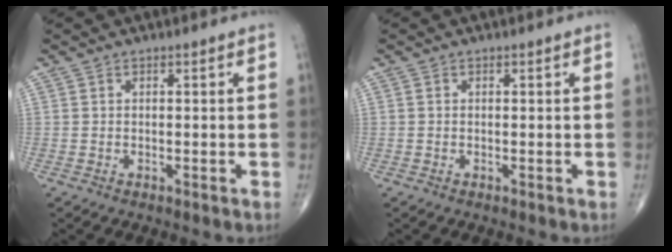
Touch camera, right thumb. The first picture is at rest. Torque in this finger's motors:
{"motor_torque": [-0.23, 0.00, -0.17, -0.14, 0.03]}